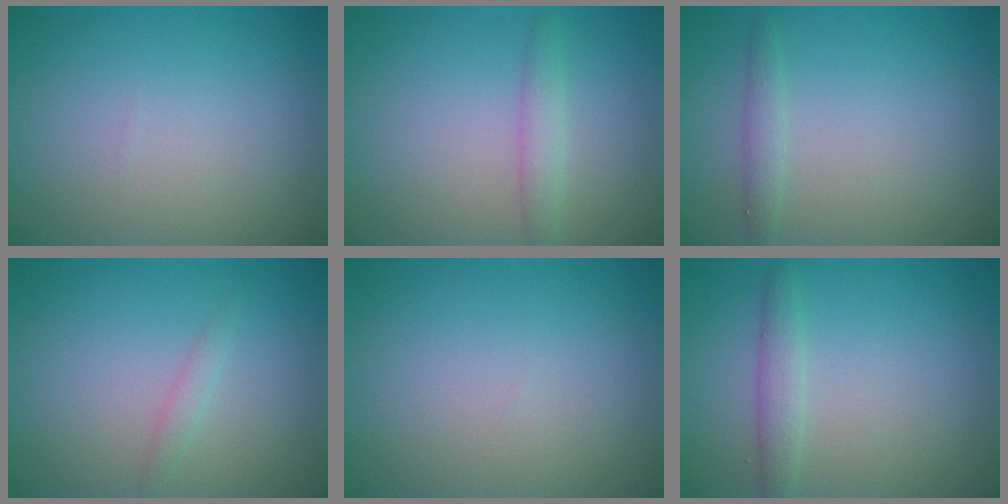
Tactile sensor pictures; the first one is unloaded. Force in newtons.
{"total": 1.7, "press": 1.7, "slide": 0.1}
{"total": 1.2, "press": 1.2, "slide": 0.0}
{"total": 1.0, "press": 1.0, "slide": 0.1}
{"total": 0.0}
{"total": 1.9, "press": 1.9, "slide": 0.0}